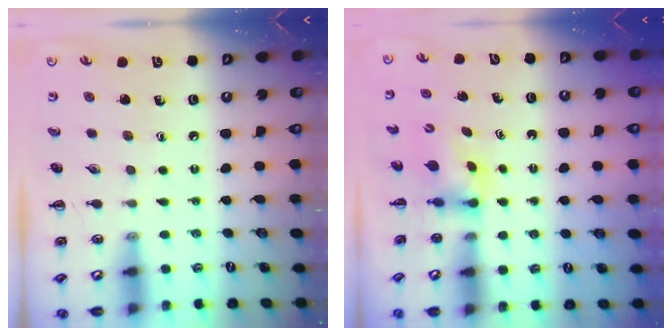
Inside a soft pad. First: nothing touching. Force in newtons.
{"total": 2.9, "press": 2.6, "slide": 1.2}